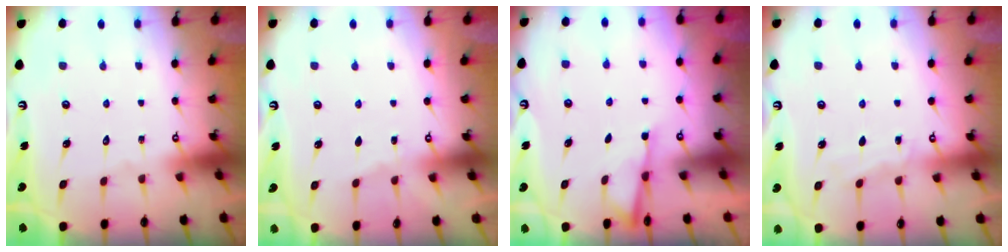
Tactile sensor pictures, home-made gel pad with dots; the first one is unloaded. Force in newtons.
{"total": 2.3, "press": 2.3, "slide": 0.3}
{"total": 2.5, "press": 2.4, "slide": 0.4}
{"total": 4.0, "press": 3.9, "slide": 0.5}